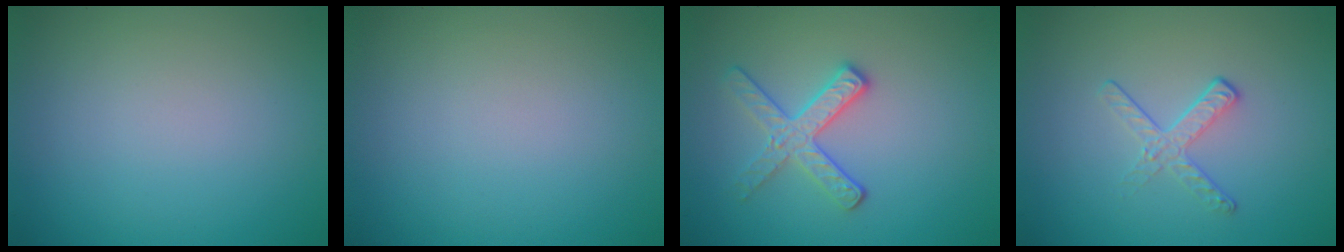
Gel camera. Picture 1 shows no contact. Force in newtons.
{"total": 0.0}
{"total": 2.8, "press": 2.6, "slide": 1.0}
{"total": 1.9, "press": 1.1, "slide": 1.6}